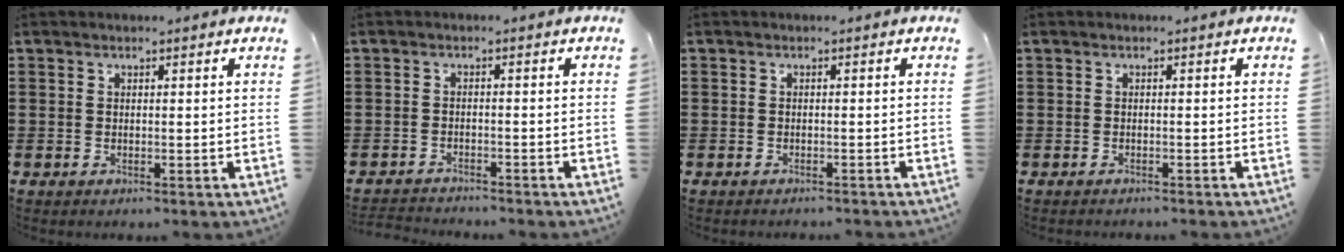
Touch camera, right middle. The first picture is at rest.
{"total": 2.0, "force": [-2.0, 0.1, 0.0], "torque": [-0.007, -0.001, -0.042]}
{"total": 1.0, "force": [-0.9, 0.4, -0.1], "torque": [0.000, 0.004, -0.020]}
{"total": 0.5, "force": [-0.5, 0.0, 0.0], "torque": [-0.003, -0.001, -0.011]}